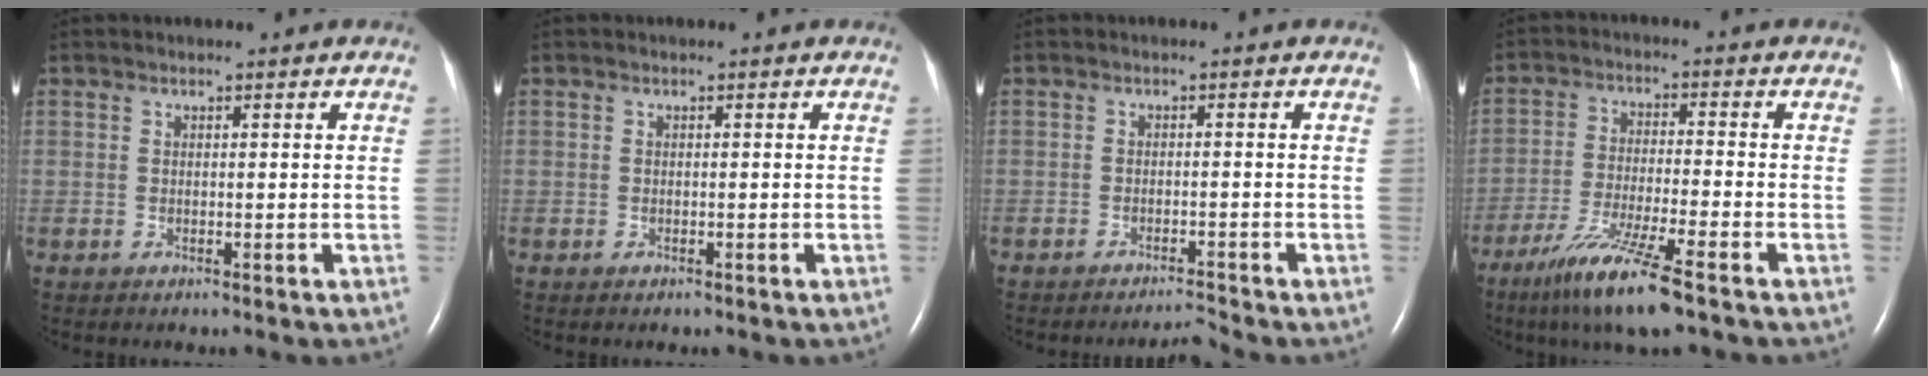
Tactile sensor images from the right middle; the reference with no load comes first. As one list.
[{"total": 0.0}, {"total": 2.0, "force": [-1.9, -0.7, -0.1], "torque": [0.000, -0.010, -0.029]}, {"total": 10.4, "force": [-7.0, -0.3, 7.7], "torque": [-0.152, -0.034, -0.129]}]